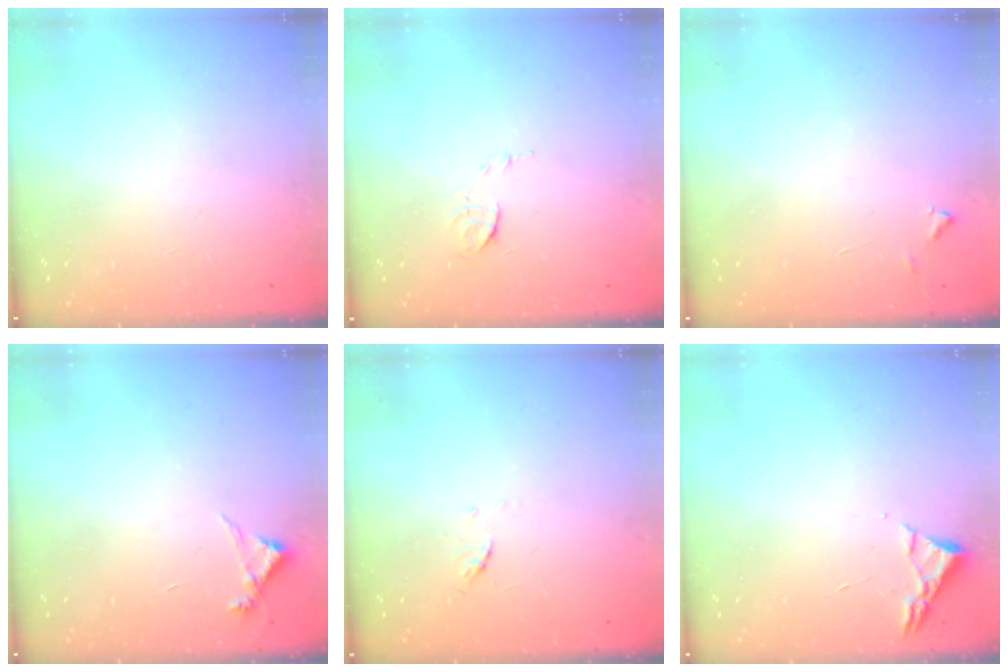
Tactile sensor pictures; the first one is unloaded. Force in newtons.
{"total": 5.0, "press": 4.9, "slide": 1.2}
{"total": 4.0, "press": 3.9, "slide": 0.2}
{"total": 5.0, "press": 5.0, "slide": 0.5}
{"total": 4.8, "press": 4.7, "slide": 1.0}
{"total": 3.0, "press": 2.9, "slide": 0.4}